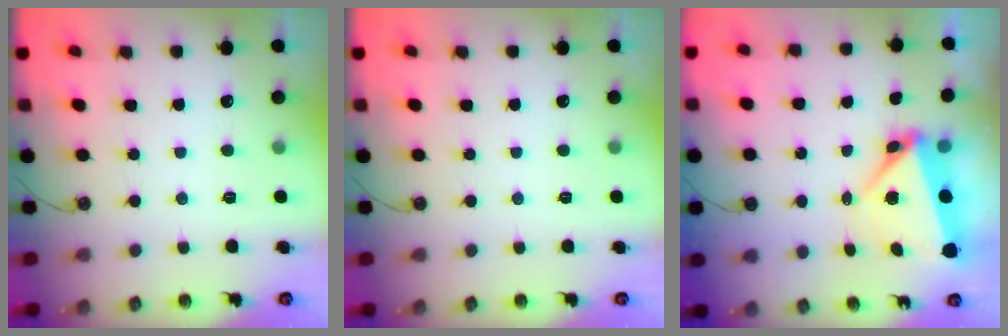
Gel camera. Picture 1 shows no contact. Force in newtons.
{"total": 0.0}
{"total": 6.3, "press": 6.2, "slide": 1.0}